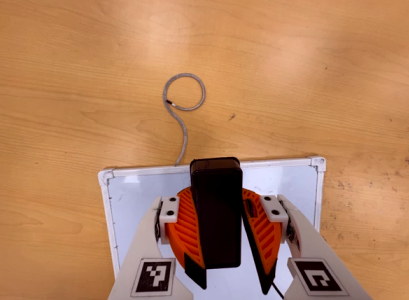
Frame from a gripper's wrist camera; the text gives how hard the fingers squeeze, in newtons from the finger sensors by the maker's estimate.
{"total": 10.7, "left": 10.2, "right": 11.1}